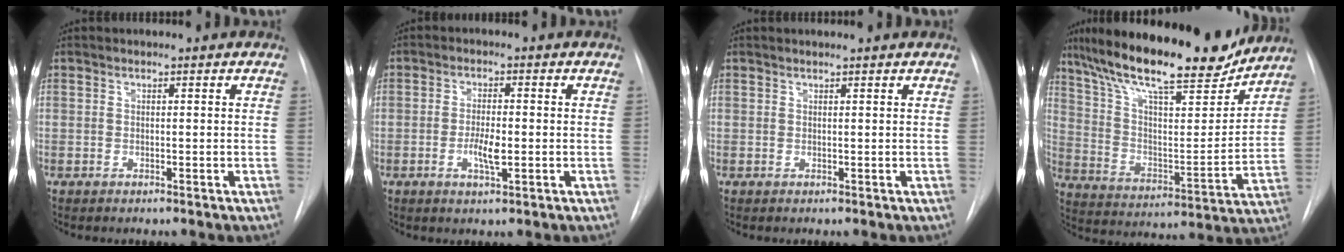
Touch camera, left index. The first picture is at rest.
{"total": 3.9, "force": [-0.9, 0.9, 3.7], "torque": [-0.070, -0.003, -0.013]}
{"total": 2.3, "force": [2.1, -0.1, 1.0], "torque": [-0.012, 0.015, 0.027]}
{"total": 23.2, "force": [19.6, 4.5, 11.7], "torque": [-0.206, 0.001, 0.307]}